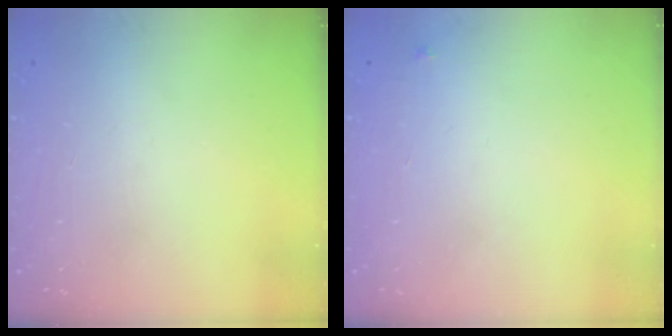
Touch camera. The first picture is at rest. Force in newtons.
{"total": 3.4, "press": 3.3, "slide": 0.4}